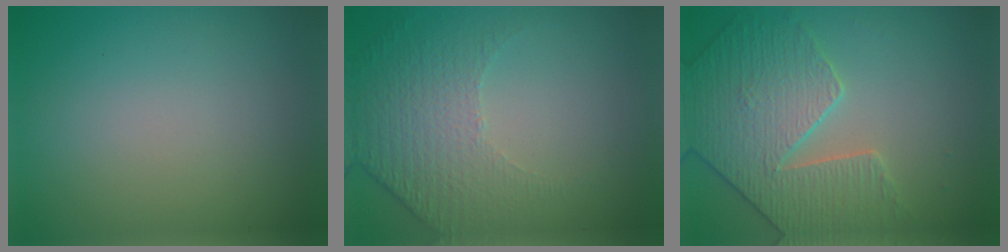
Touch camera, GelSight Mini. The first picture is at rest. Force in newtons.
{"total": 4.9, "press": 3.2, "slide": 3.6}
{"total": 4.4, "press": 4.4, "slide": 0.2}